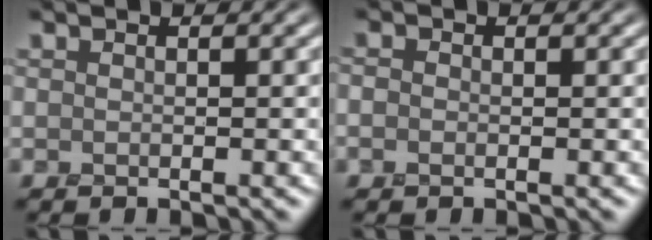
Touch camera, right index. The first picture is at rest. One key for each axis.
{"total": 0.6, "fx": -0.1, "fy": 0.6, "fz": 0.3, "tx": 0.000, "ty": 0.002, "tz": -0.012}